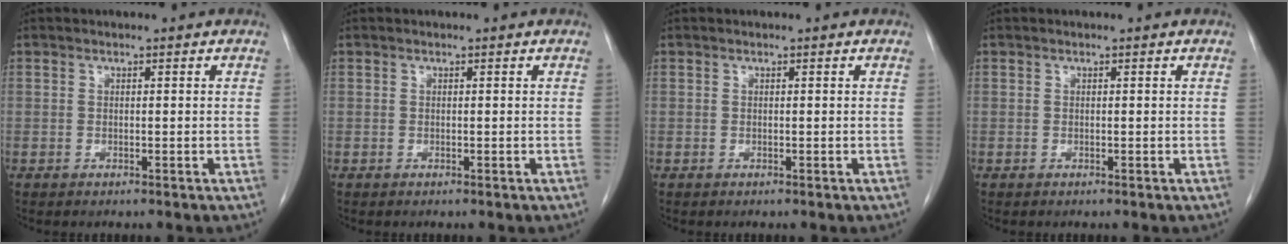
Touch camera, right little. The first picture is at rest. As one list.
[{"total": 0.0}, {"total": 0.0}, {"total": 0.0}]